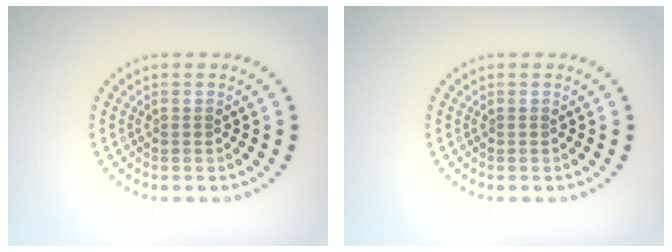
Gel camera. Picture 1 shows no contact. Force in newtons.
{"total": 0.0}